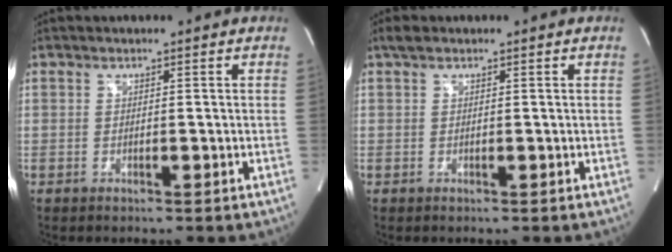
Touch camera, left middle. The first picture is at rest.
{"total": 1.2, "force": [0.8, 0.6, 0.6], "torque": [-0.012, 0.010, 0.015]}